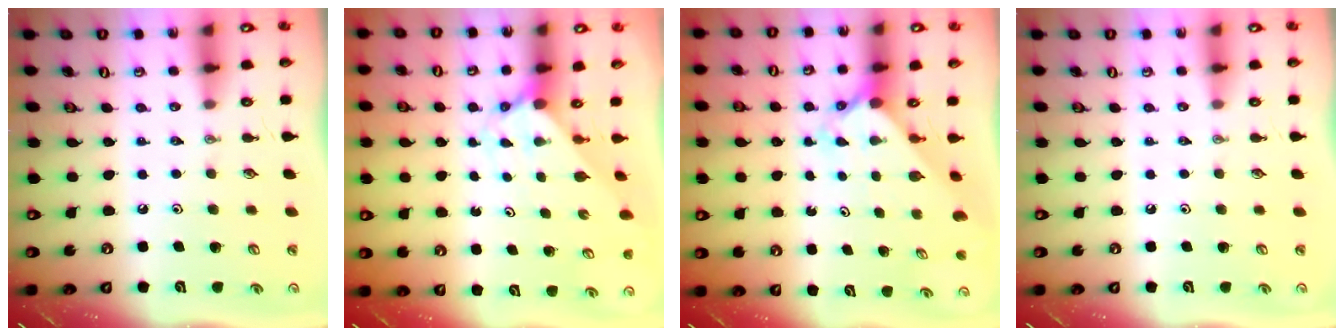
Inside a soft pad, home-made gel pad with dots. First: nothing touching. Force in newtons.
{"total": 2.0, "press": 2.0, "slide": 0.2}
{"total": 2.4, "press": 2.4, "slide": 0.2}
{"total": 0.0}